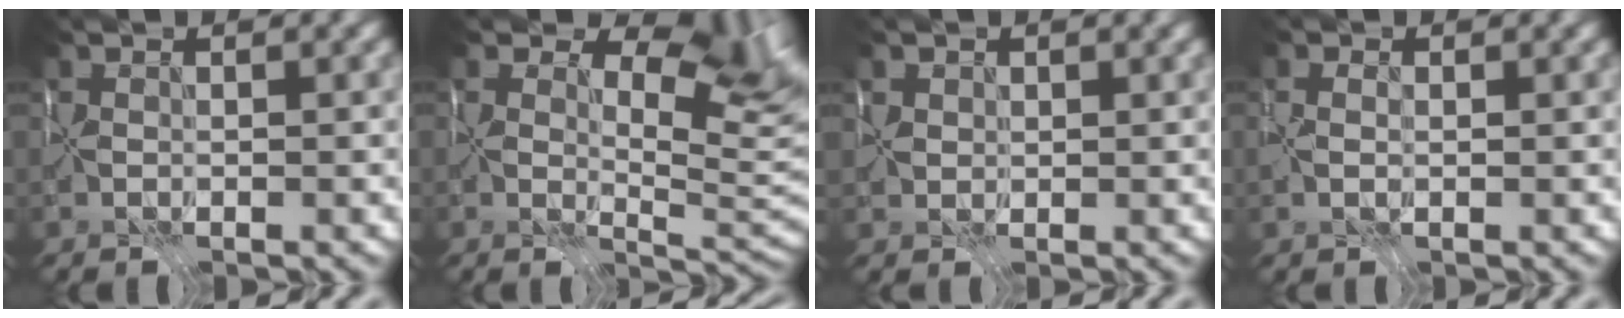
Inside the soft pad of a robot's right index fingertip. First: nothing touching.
{"total": 10.9, "force": [4.7, 5.9, 7.9], "torque": [-0.095, 0.007, 0.065]}
{"total": 1.3, "force": [0.8, 1.0, 0.0], "torque": [-0.010, 0.000, 0.026]}
{"total": 1.8, "force": [0.1, 1.3, 1.3], "torque": [-0.026, 0.015, -0.005]}